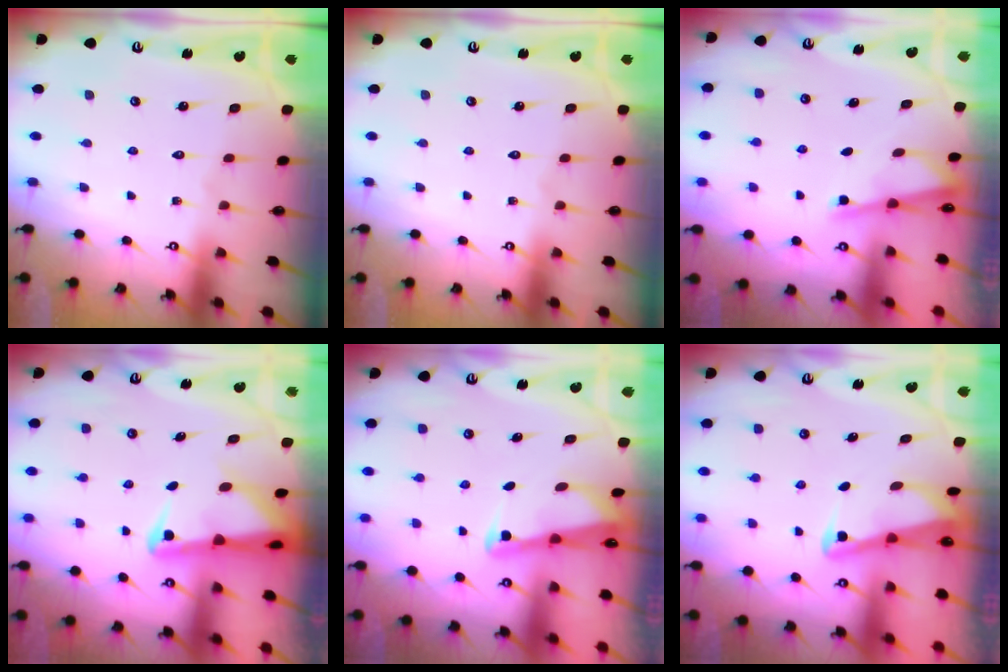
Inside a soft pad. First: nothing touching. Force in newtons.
{"total": 0.0}
{"total": 2.0, "press": 2.0, "slide": 0.4}
{"total": 3.1, "press": 3.1, "slide": 0.5}
{"total": 2.5, "press": 2.5, "slide": 0.2}
{"total": 2.9, "press": 2.9, "slide": 0.4}